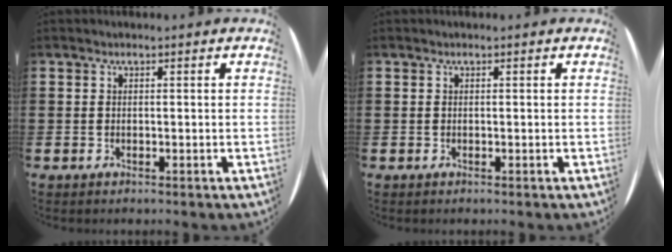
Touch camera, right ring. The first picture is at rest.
{"total": 0.0}